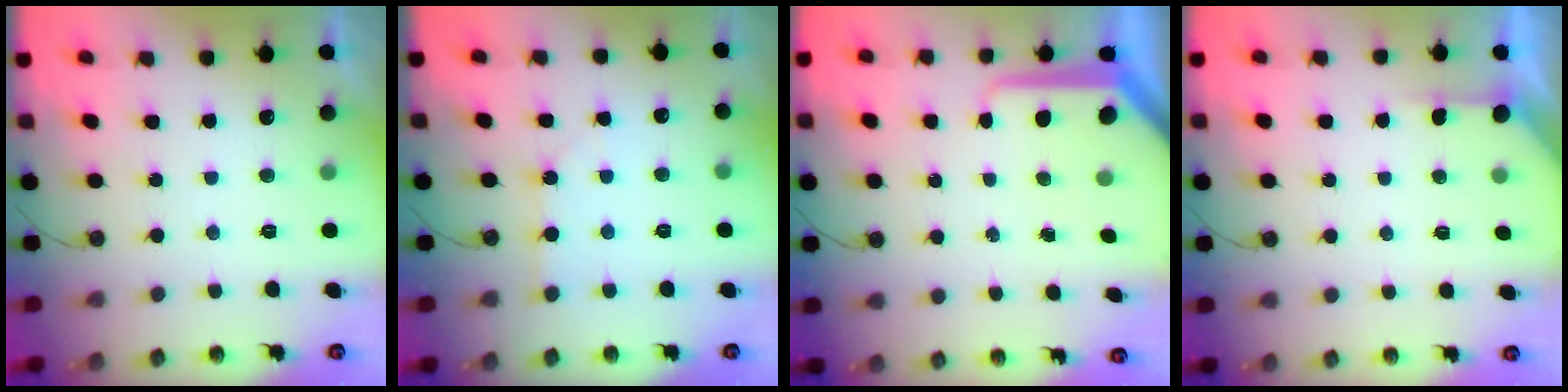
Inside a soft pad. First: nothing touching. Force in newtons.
{"total": 1.7, "press": 1.6, "slide": 0.3}
{"total": 8.6, "press": 8.5, "slide": 0.9}
{"total": 1.5, "press": 1.5, "slide": 0.2}